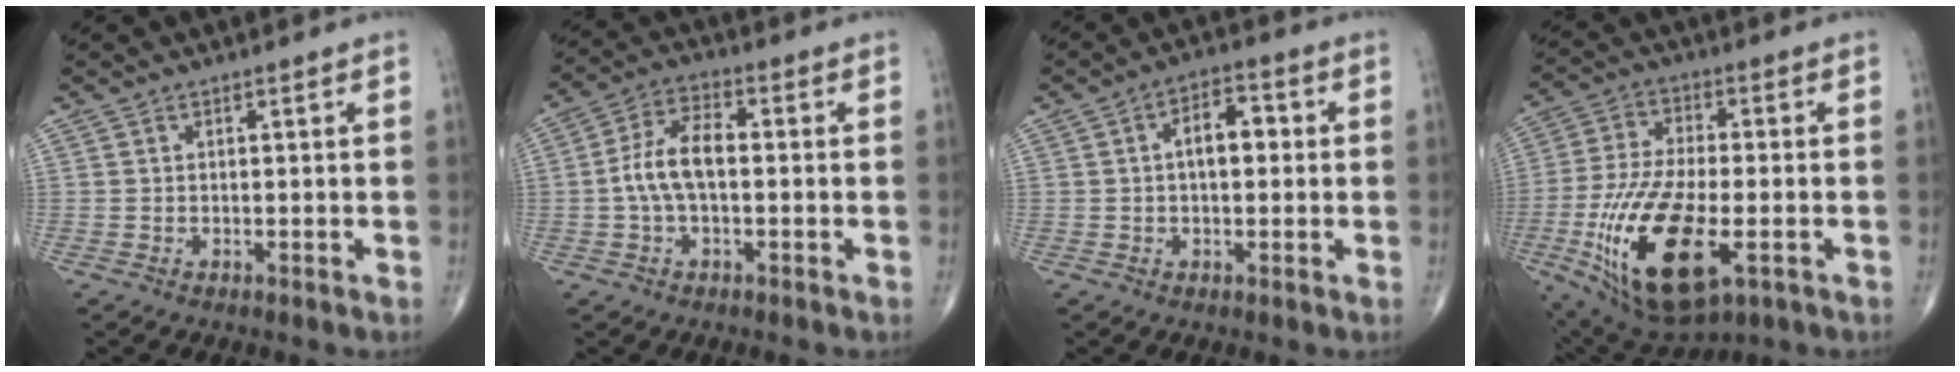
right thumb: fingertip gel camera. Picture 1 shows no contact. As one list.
[{"total": 8.3, "force": [-0.6, 4.2, 7.1], "torque": [-0.146, 0.027, -0.018]}, {"total": 6.7, "force": [0.7, 3.7, 5.6], "torque": [-0.078, 0.020, 0.002]}, {"total": 20.7, "force": [-6.4, 8.8, 17.6], "torque": [-0.363, -0.006, -0.100]}]